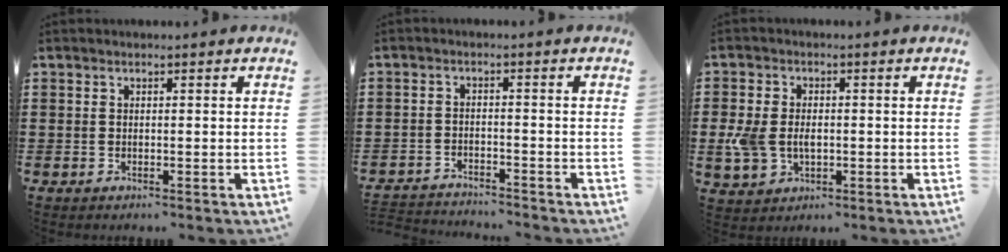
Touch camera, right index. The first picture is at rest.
{"total": 2.8, "force": [-2.7, 0.1, -0.2], "torque": [-0.005, -0.001, -0.060]}
{"total": 3.2, "force": [-0.2, 2.3, 2.2], "torque": [-0.066, -0.001, -0.012]}